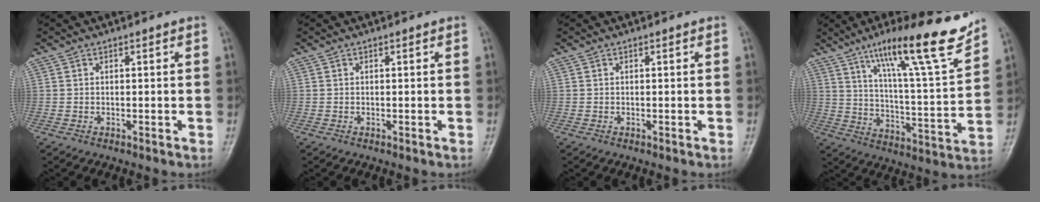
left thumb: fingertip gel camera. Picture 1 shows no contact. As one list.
[{"total": 0.0}, {"total": 0.0}, {"total": 20.3, "force": [14.0, 2.4, 14.4], "torque": [-0.200, -0.070, 0.223]}]